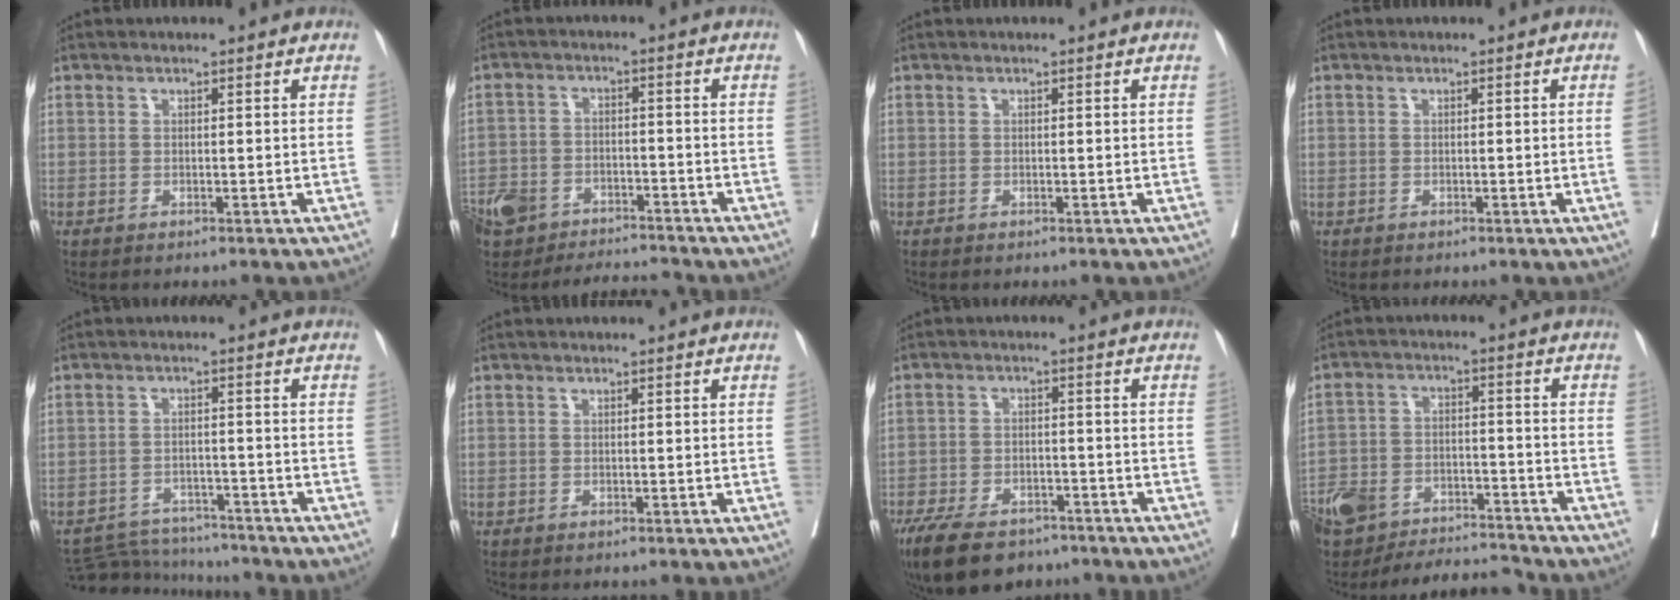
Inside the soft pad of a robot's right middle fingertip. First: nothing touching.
{"total": 10.1, "force": [-8.6, 4.2, 3.0], "torque": [-0.060, 0.017, -0.145]}
{"total": 0.0}
{"total": 0.9, "force": [-0.1, -0.3, 0.8], "torque": [-0.007, 0.001, -0.001]}
{"total": 7.6, "force": [-7.4, 1.3, -0.4], "torque": [0.006, 0.006, -0.119]}
{"total": 0.0}
{"total": 12.2, "force": [-9.0, 5.6, 6.0], "torque": [-0.113, -0.007, -0.143]}
{"total": 14.4, "force": [-12.8, 4.7, 4.6], "torque": [-0.090, 0.023, -0.208]}